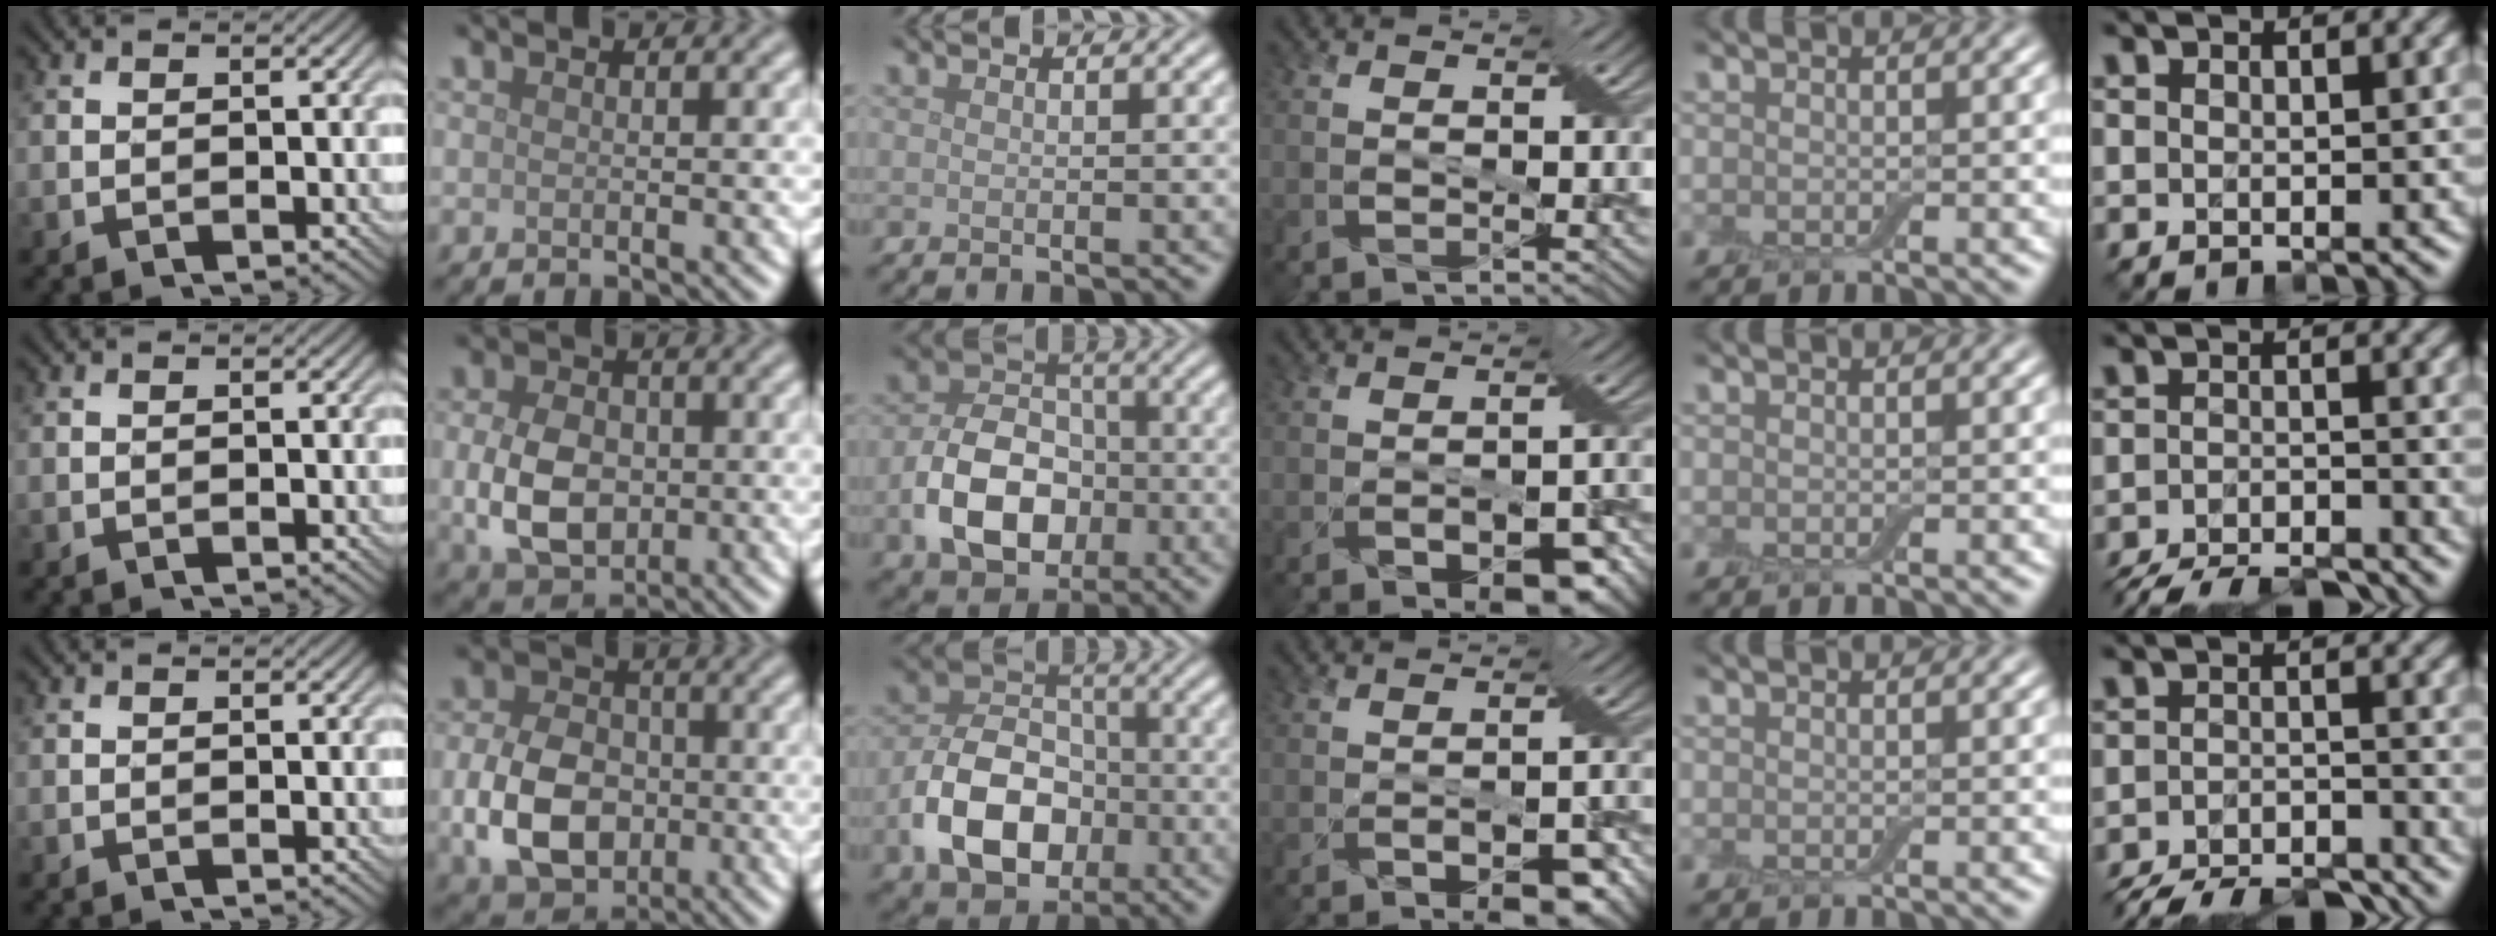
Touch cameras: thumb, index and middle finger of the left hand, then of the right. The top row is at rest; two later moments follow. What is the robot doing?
{"motion": "fold", "object": "apron"}